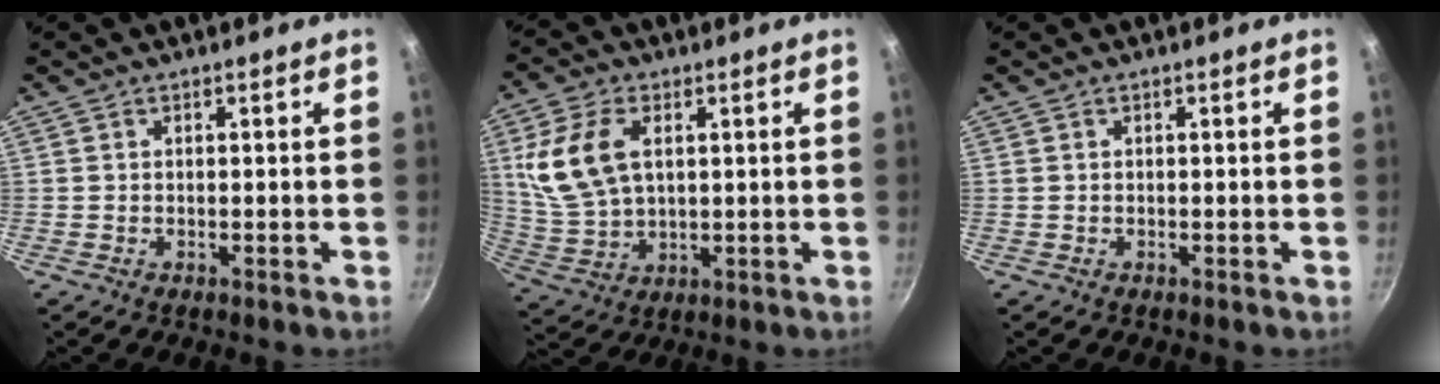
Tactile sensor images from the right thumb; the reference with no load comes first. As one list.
[{"total": 12.5, "force": [3.2, 7.6, 9.5], "torque": [-0.179, -0.006, 0.072]}, {"total": 0.0}]